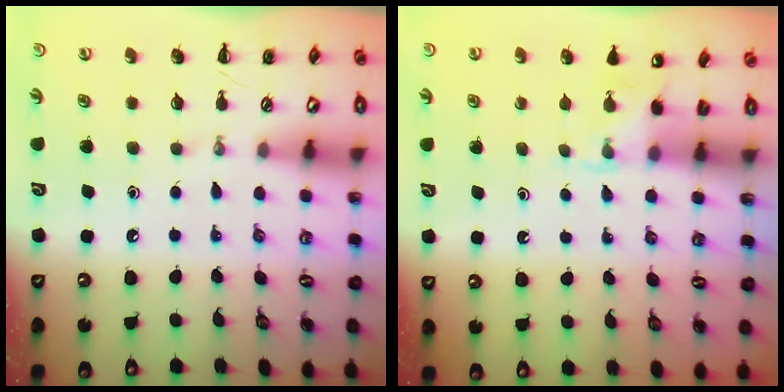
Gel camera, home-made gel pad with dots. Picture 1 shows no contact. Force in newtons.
{"total": 4.4, "press": 4.1, "slide": 1.4}